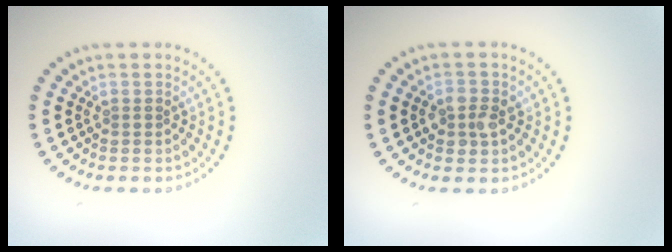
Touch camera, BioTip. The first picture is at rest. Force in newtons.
{"total": 2.3, "press": 2.2, "slide": 0.3}